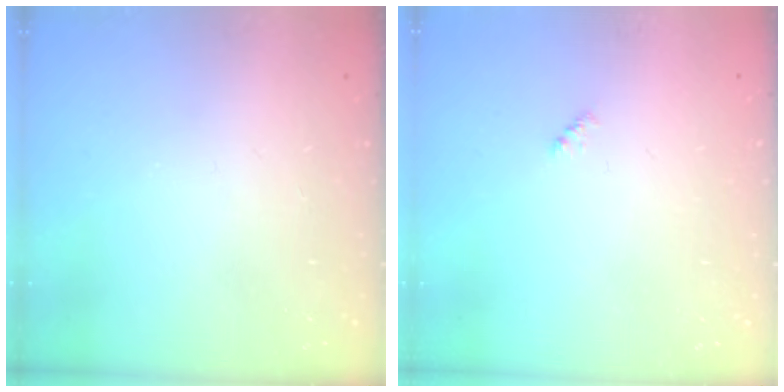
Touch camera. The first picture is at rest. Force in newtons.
{"total": 2.4, "press": 2.4, "slide": 0.5}